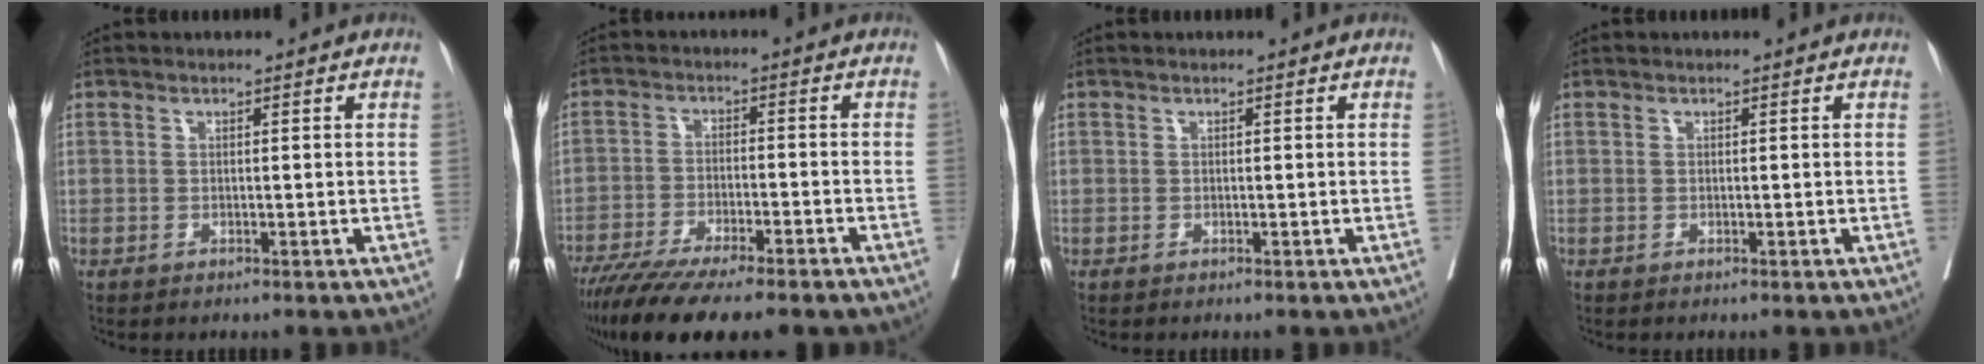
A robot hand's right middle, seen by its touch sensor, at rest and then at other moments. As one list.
[{"total": 15.4, "force": [-12.2, 2.3, 9.2], "torque": [-0.153, -0.033, -0.193]}, {"total": 0.0}, {"total": 0.0}]